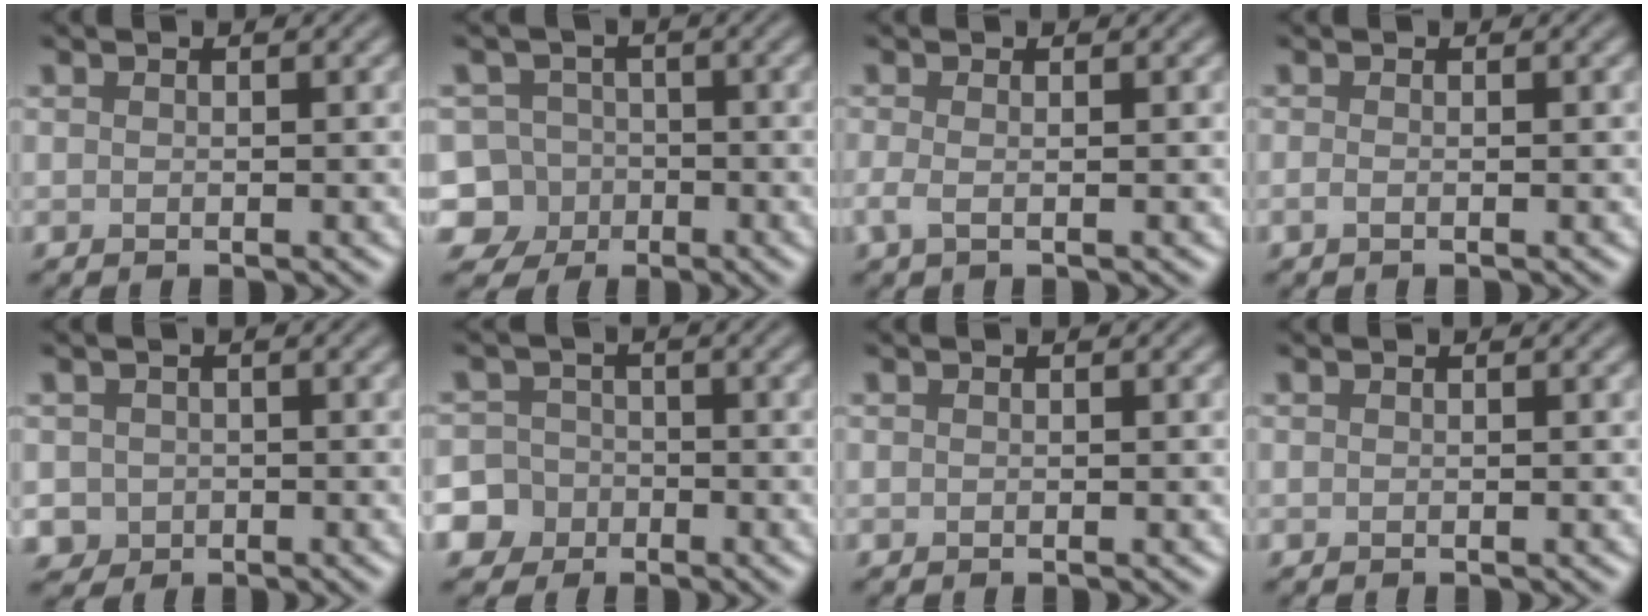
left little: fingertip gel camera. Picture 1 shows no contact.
{"total": 7.3, "force": [-3.2, 6.4, 1.3], "torque": [-0.012, -0.003, -0.083]}
{"total": 1.5, "force": [-0.3, 0.4, 1.4], "torque": [-0.033, -0.003, -0.008]}
{"total": 0.7, "force": [-0.3, 0.2, 0.6], "torque": [-0.013, -0.004, -0.006]}
{"total": 1.7, "force": [-0.3, 1.7, 0.2], "torque": [0.003, -0.006, -0.006]}
{"total": 8.3, "force": [-4.1, 7.1, 1.2], "torque": [-0.036, -0.020, -0.100]}
{"total": 0.0}
{"total": 0.0}